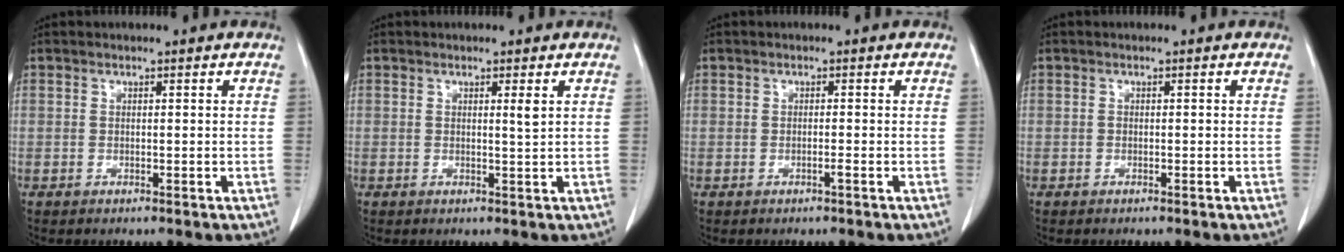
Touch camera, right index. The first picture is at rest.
{"total": 1.2, "force": [0.5, -0.2, 1.1], "torque": [-0.020, -0.005, 0.008]}
{"total": 0.5, "force": [-0.3, -0.1, 0.5], "torque": [-0.007, 0.000, -0.005]}
{"total": 0.0}